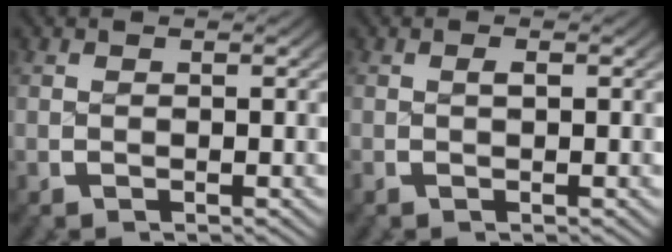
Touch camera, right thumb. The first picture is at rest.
{"total": 0.7, "force": [-0.2, 0.3, 0.5], "torque": [-0.014, 0.000, -0.005]}